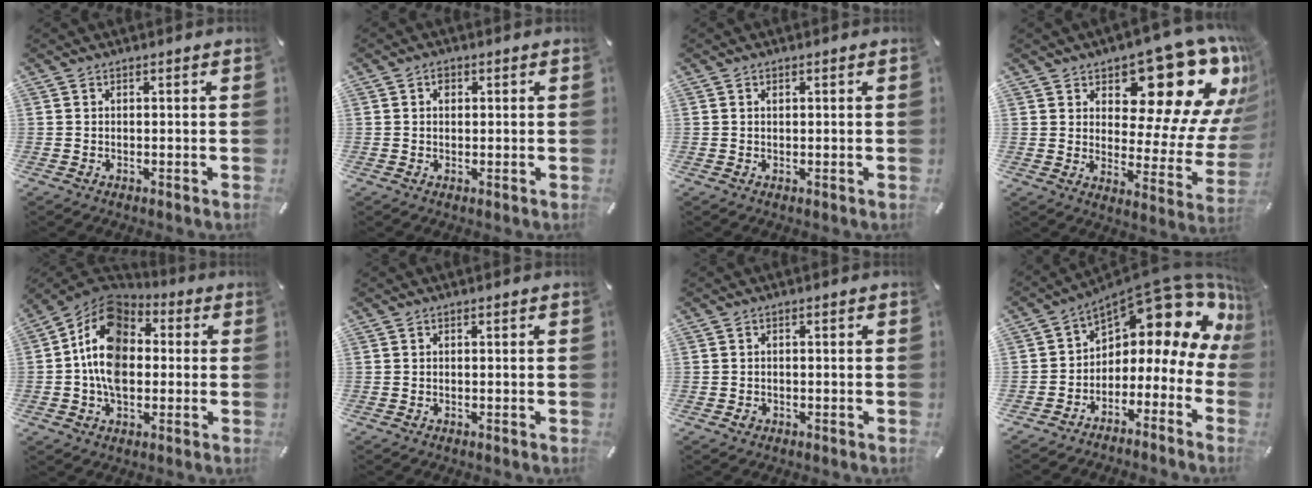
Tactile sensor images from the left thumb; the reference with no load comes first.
{"total": 1.5, "force": [0.3, 1.2, 0.8], "torque": [-0.010, 0.004, 0.003]}
{"total": 0.7, "force": [0.2, 0.5, 0.5], "torque": [-0.010, 0.001, 0.004]}
{"total": 19.3, "force": [11.7, 10.1, 11.6], "torque": [-0.131, -0.103, 0.190]}
{"total": 14.4, "force": [-0.5, 10.6, 9.9], "torque": [-0.188, 0.009, -0.016]}
{"total": 0.0}
{"total": 1.2, "force": [-0.4, 1.0, 0.5], "torque": [-0.009, 0.003, -0.009]}
{"total": 12.4, "force": [8.9, 5.2, 6.8], "torque": [-0.087, -0.083, 0.137]}